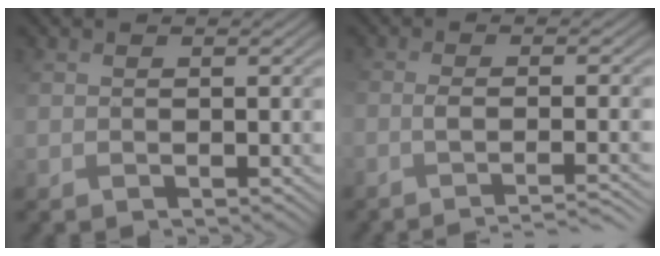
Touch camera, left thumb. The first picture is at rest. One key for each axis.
{"total": 4.8, "fx": -2.3, "fy": 1.2, "fz": 4.1, "tx": -0.054, "ty": -0.004, "tz": -0.045}